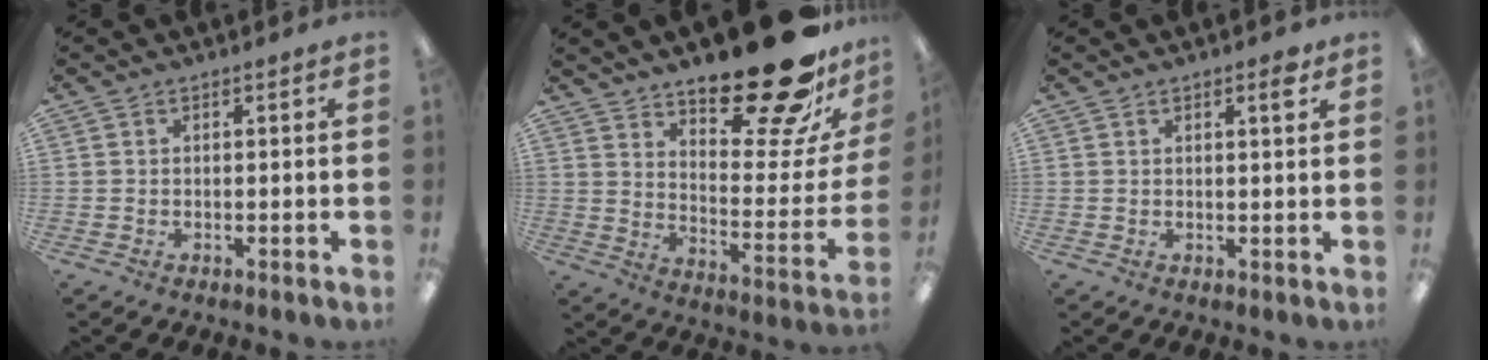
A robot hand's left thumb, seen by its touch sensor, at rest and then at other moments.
{"total": 26.3, "force": [20.2, 7.9, 14.9], "torque": [-0.187, -0.140, 0.326]}
{"total": 2.4, "force": [1.7, 0.5, 1.7], "torque": [-0.022, -0.005, 0.025]}